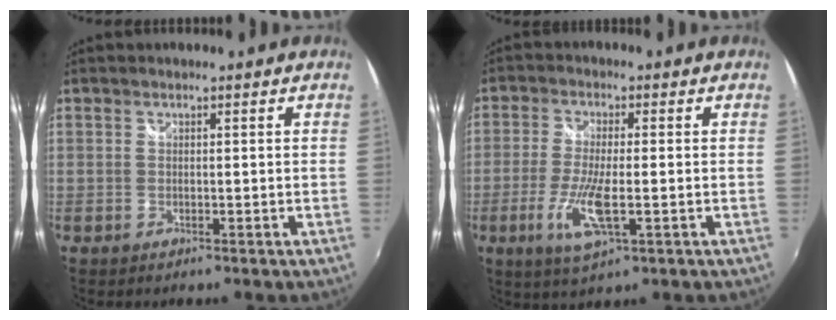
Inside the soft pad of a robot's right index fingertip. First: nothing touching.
{"total": 8.5, "force": [-2.7, 1.9, 7.9], "torque": [-0.165, -0.015, -0.052]}